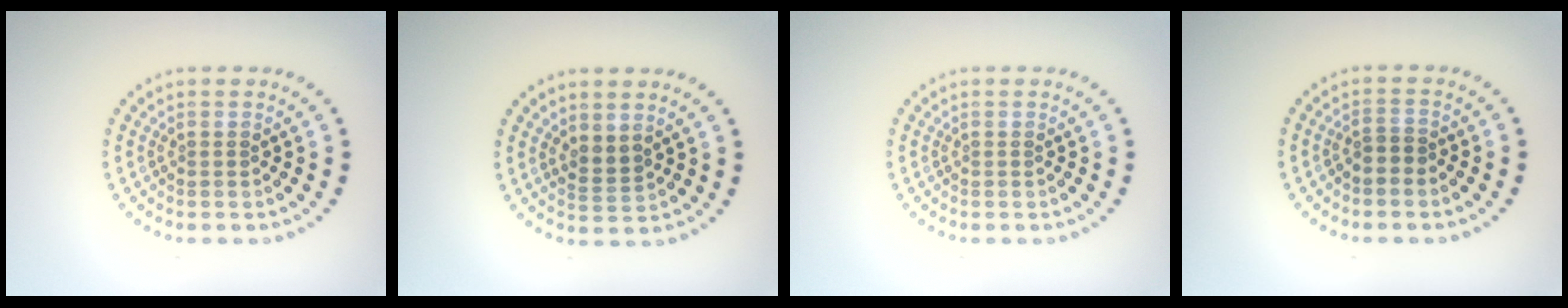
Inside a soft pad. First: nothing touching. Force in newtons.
{"total": 1.6, "press": 1.3, "slide": 0.9}
{"total": 0.0}
{"total": 1.5, "press": 1.3, "slide": 0.7}